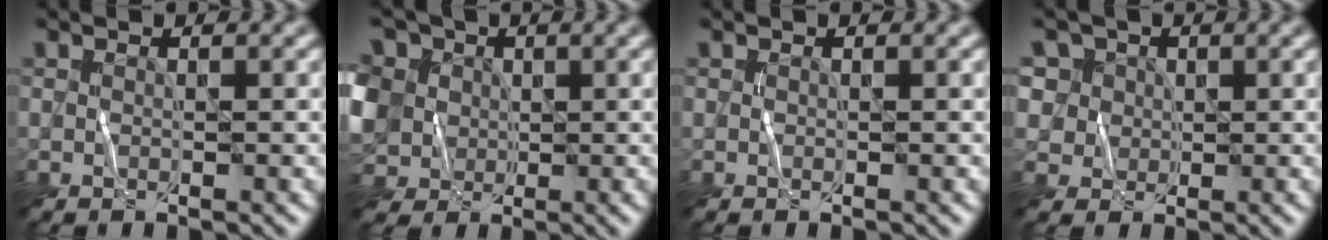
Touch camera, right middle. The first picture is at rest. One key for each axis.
{"total": 10.3, "fx": 2.5, "fy": 8.3, "fz": 5.5, "tx": -0.124, "ty": 0.020, "tz": 0.011}
{"total": 0.0}
{"total": 5.7, "fx": 2.6, "fy": 4.6, "fz": 2.1, "tx": -0.041, "ty": 0.014, "tz": 0.034}